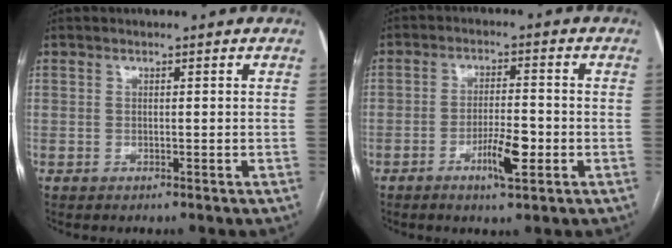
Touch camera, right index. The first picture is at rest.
{"total": 5.7, "force": [-2.3, 1.2, 5.1], "torque": [-0.091, -0.002, -0.037]}